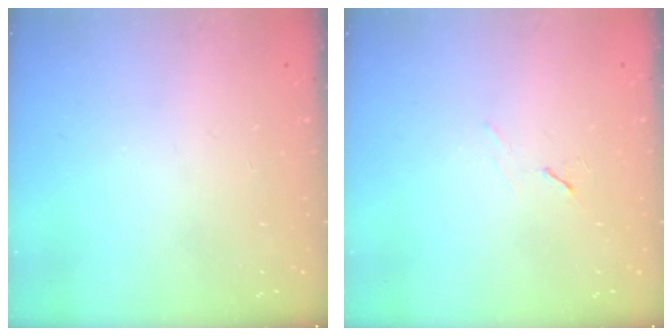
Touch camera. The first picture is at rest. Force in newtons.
{"total": 6.0, "press": 5.3, "slide": 2.8}